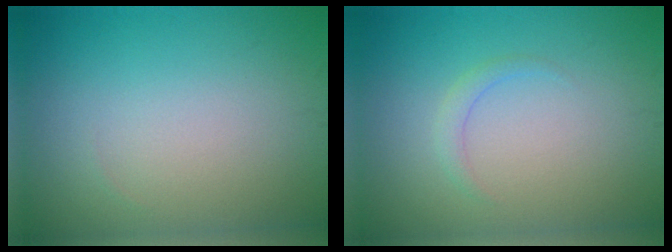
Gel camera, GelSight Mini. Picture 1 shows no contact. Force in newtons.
{"total": 1.1, "press": 1.1, "slide": 0.1}